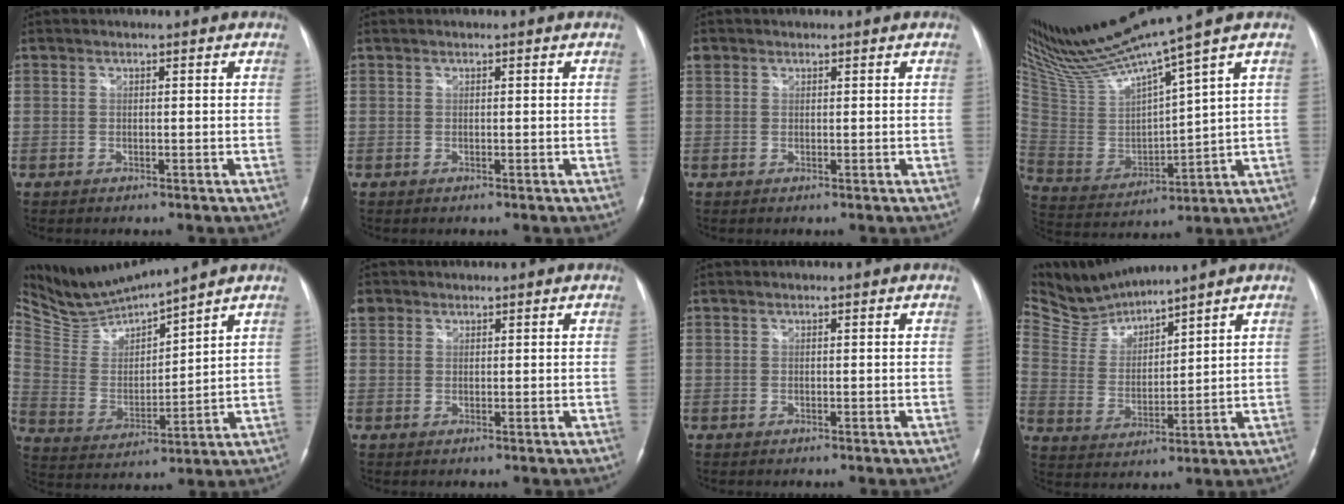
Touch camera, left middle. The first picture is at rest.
{"total": 0.0}
{"total": 1.6, "force": [0.8, 1.3, 0.3], "torque": [-0.004, 0.016, 0.015]}
{"total": 16.7, "force": [13.9, -1.8, 9.0], "torque": [-0.172, -0.013, 0.272]}
{"total": 10.7, "force": [10.5, -0.8, 1.9], "torque": [-0.056, -0.004, 0.222]}
{"total": 2.5, "force": [1.3, 2.0, 0.5], "torque": [-0.008, 0.016, 0.025]}
{"total": 0.0}
{"total": 8.1, "force": [8.1, -0.2, 0.6], "torque": [-0.038, 0.007, 0.180]}